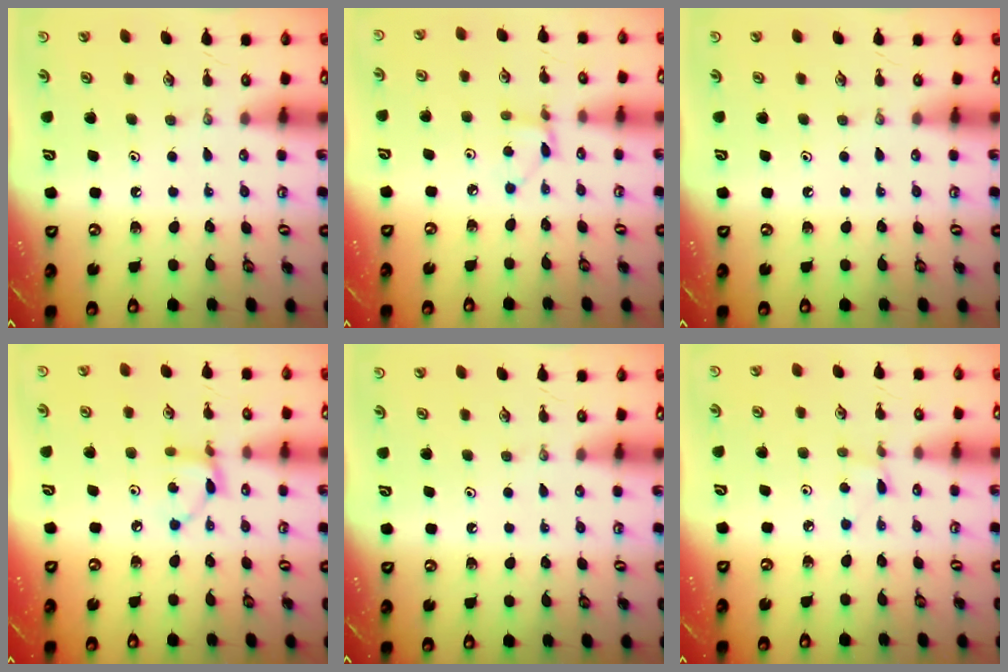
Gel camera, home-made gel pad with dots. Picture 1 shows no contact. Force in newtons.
{"total": 2.6, "press": 2.6, "slide": 0.3}
{"total": 0.0}
{"total": 5.3, "press": 5.3, "slide": 0.2}
{"total": 0.0}
{"total": 1.5, "press": 1.5, "slide": 0.2}